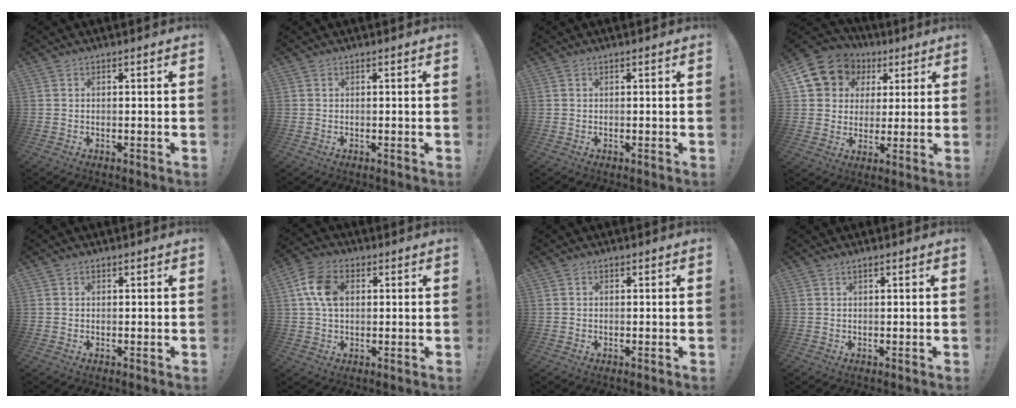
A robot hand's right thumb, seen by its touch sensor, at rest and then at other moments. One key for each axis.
{"total": 0.0}
{"total": 0.0}
{"total": 11.5, "fx": 4.9, "fy": 9.7, "fz": 3.6, "tx": -0.067, "ty": -0.025, "tz": 0.106}
{"total": 0.6, "fx": 0.3, "fy": 0.5, "fz": -0.1, "tx": 0.002, "ty": -0.001, "tz": 0.006}
{"total": 9.7, "fx": 2.0, "fy": 6.6, "fz": 6.8, "tx": -0.131, "ty": 0.012, "tz": 0.041}
{"total": 0.6, "fx": 0.1, "fy": 0.6, "fz": 0.2, "tx": -0.002, "ty": 0.002, "tz": 0.001}
{"total": 0.9, "fx": 0.6, "fy": 0.1, "fz": 0.7, "tx": -0.022, "ty": 0.005, "tz": 0.013}